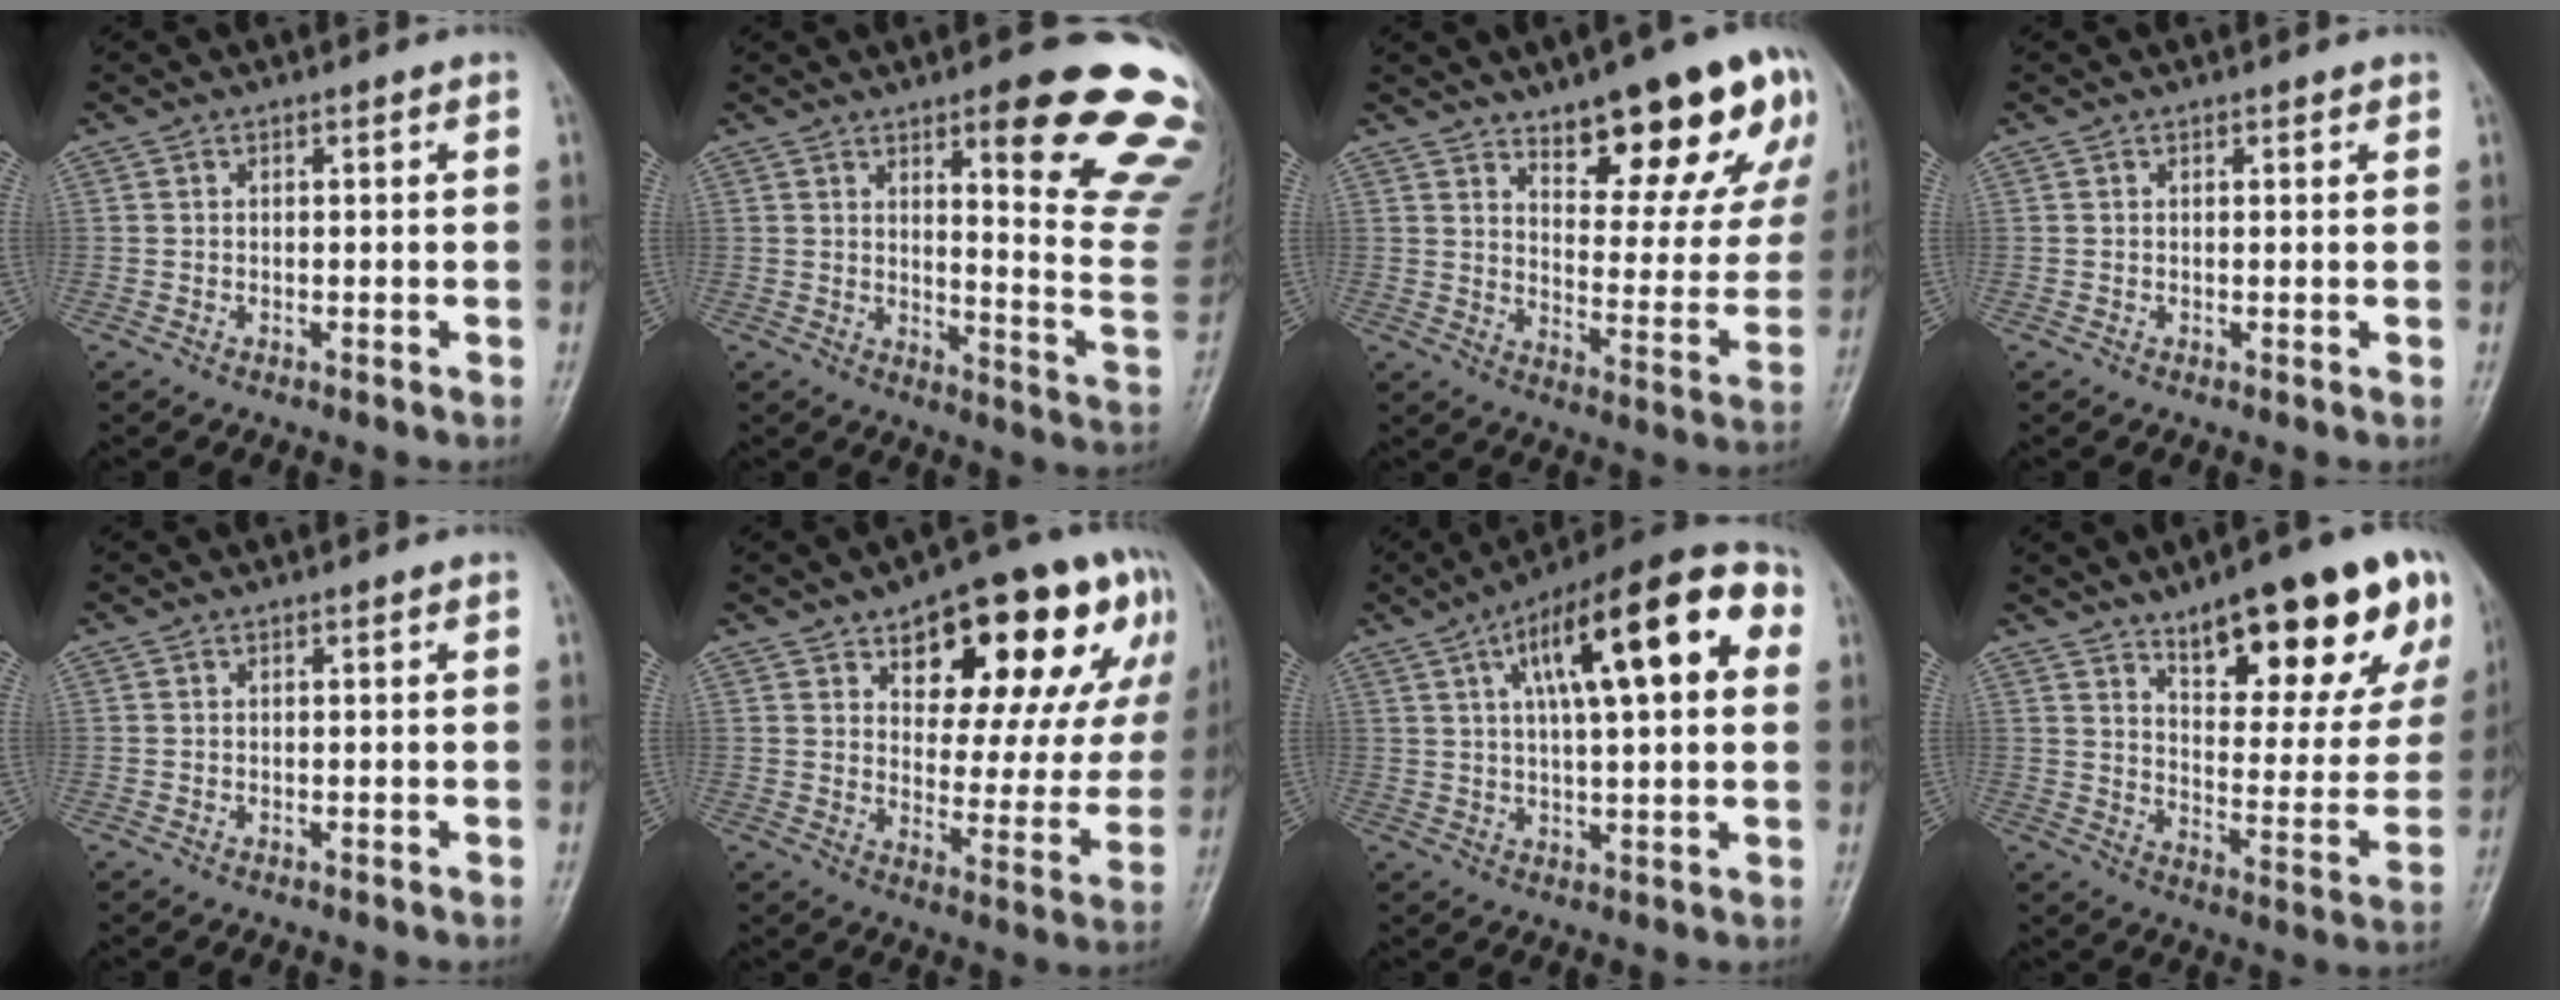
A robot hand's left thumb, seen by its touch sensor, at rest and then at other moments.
{"total": 21.1, "force": [12.6, 4.4, 16.3], "torque": [-0.163, -0.071, 0.159]}
{"total": 20.5, "force": [12.6, 7.5, 14.4], "torque": [-0.131, -0.065, 0.179]}
{"total": 0.6, "force": [0.4, 0.3, 0.3], "torque": [-0.001, -0.002, 0.002]}
{"total": 0.0}
{"total": 22.2, "force": [11.3, 10.4, 16.0], "torque": [-0.160, -0.020, 0.161]}
{"total": 21.0, "force": [6.5, 7.2, 18.7], "torque": [-0.265, 0.027, 0.091]}
{"total": 24.9, "force": [14.6, 8.5, 18.3], "torque": [-0.201, -0.049, 0.211]}